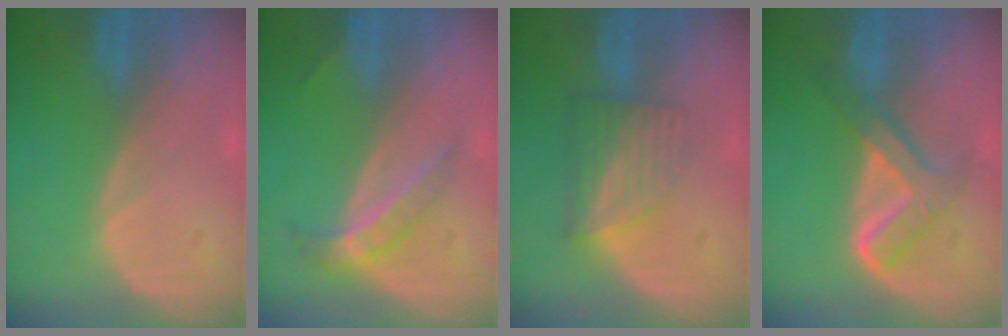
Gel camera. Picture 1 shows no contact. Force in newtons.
{"total": 4.0, "press": 3.9, "slide": 0.7}
{"total": 6.2, "press": 5.5, "slide": 2.9}
{"total": 5.7, "press": 5.7, "slide": 0.3}